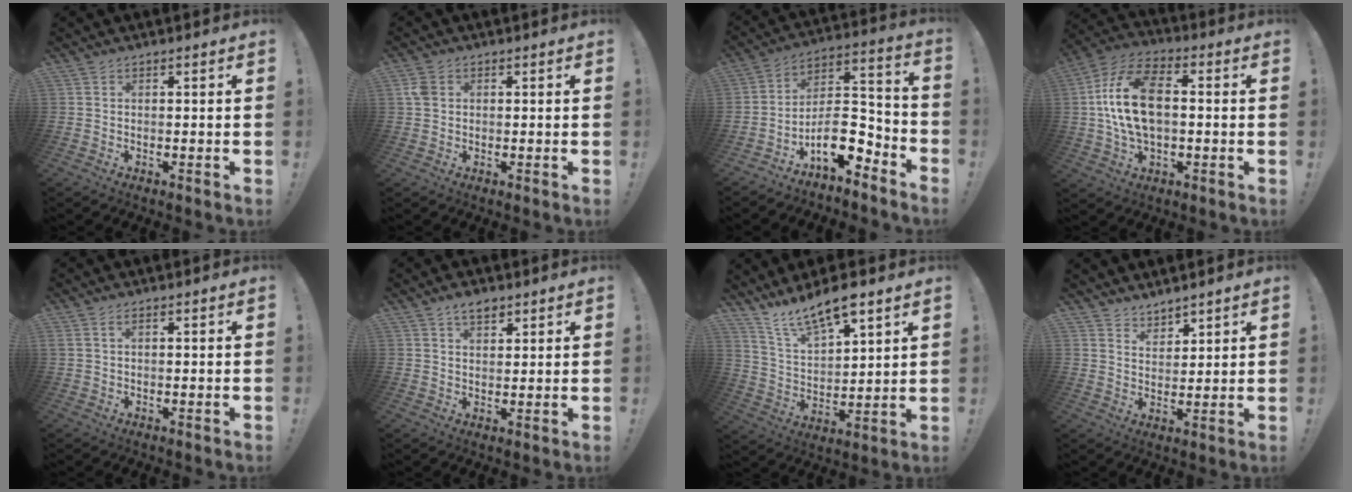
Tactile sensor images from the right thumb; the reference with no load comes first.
{"total": 4.2, "force": [1.1, 3.2, 2.5], "torque": [-0.050, 0.007, 0.022]}
{"total": 13.2, "force": [-7.3, 6.8, 8.6], "torque": [-0.125, 0.037, -0.119]}
{"total": 16.9, "force": [1.0, 10.3, 13.4], "torque": [-0.246, 0.008, 0.016]}
{"total": 1.8, "force": [0.8, 0.9, 1.3], "torque": [-0.031, 0.003, 0.016]}
{"total": 4.9, "force": [3.3, 2.6, 2.5], "torque": [-0.033, -0.015, 0.059]}
{"total": 11.5, "force": [9.8, 3.1, 5.2], "torque": [-0.109, -0.071, 0.178]}
{"total": 4.8, "force": [4.4, 2.0, -0.1], "torque": [0.004, -0.039, 0.083]}